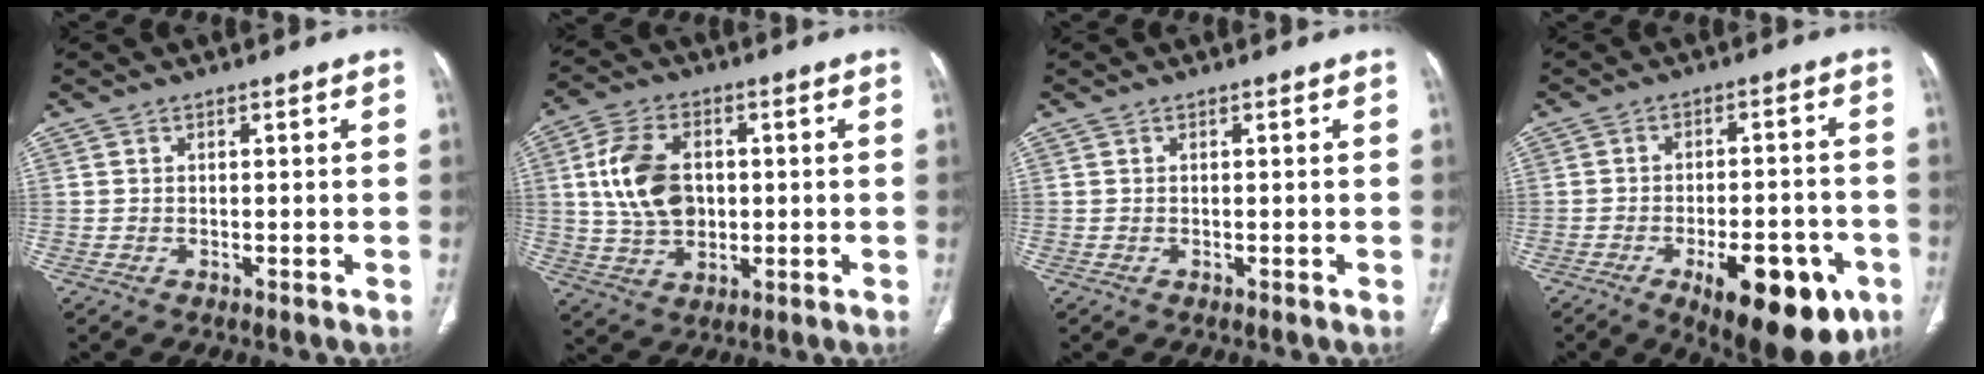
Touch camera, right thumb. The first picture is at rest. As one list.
[{"total": 12.2, "force": [1.4, 8.3, 8.8], "torque": [-0.159, 0.003, 0.031]}, {"total": 0.0}, {"total": 17.5, "force": [-8.1, 7.4, 13.7], "torque": [-0.141, 0.028, -0.098]}]